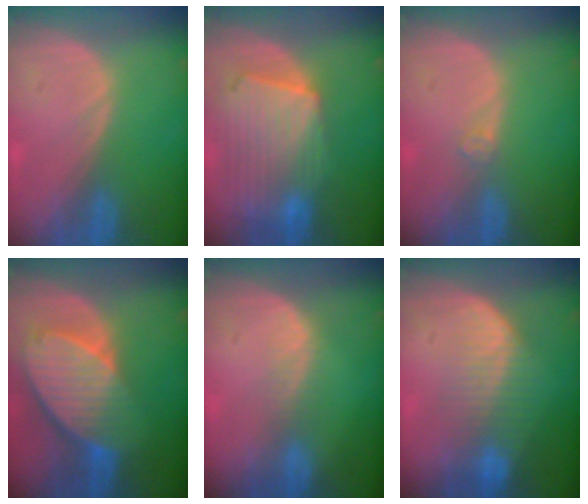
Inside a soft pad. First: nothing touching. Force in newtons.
{"total": 10.8, "press": 9.4, "slide": 5.4}
{"total": 1.3, "press": 1.1, "slide": 0.7}
{"total": 10.2, "press": 8.8, "slide": 5.0}
{"total": 2.3, "press": 1.6, "slide": 1.6}
{"total": 8.1, "press": 7.0, "slide": 4.0}